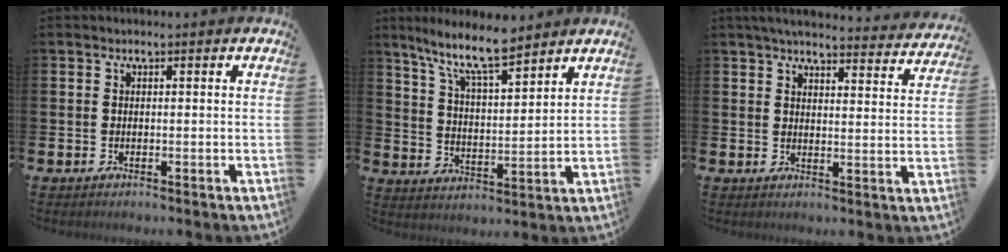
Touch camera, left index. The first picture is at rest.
{"total": 9.2, "force": [8.0, 1.4, 4.4], "torque": [-0.101, -0.035, 0.142]}
{"total": 4.4, "force": [4.2, 0.6, 1.2], "torque": [-0.028, -0.031, 0.070]}